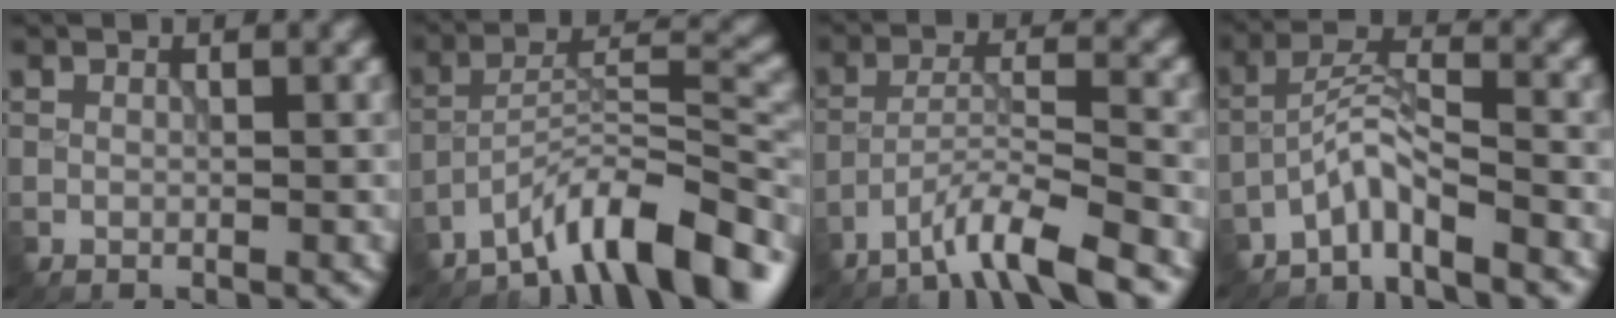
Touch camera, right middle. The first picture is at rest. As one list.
[{"total": 9.8, "force": [-7.6, 2.4, 5.8], "torque": [-0.079, 0.011, -0.140]}, {"total": 5.8, "force": [-4.5, 0.5, 3.7], "torque": [-0.062, 0.005, -0.089]}, {"total": 3.8, "force": [-3.2, 0.3, 2.0], "torque": [-0.039, 0.010, -0.072]}]